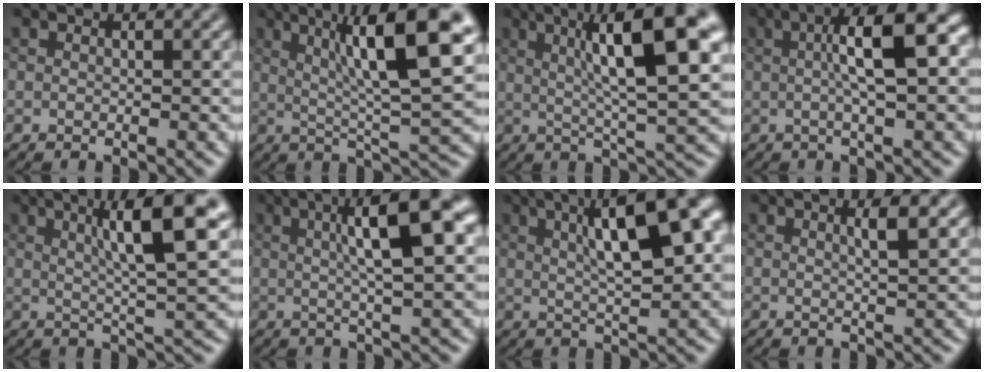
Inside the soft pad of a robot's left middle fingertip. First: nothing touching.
{"total": 11.7, "force": [4.1, 2.1, 10.8], "torque": [-0.153, 0.014, 0.066]}
{"total": 11.4, "force": [3.3, 2.2, 10.7], "torque": [-0.144, 0.019, 0.048]}
{"total": 7.7, "force": [1.2, 1.9, 7.4], "torque": [-0.107, 0.017, 0.011]}
{"total": 9.0, "force": [3.3, 1.4, 8.2], "torque": [-0.111, 0.012, 0.052]}
{"total": 8.5, "force": [2.2, 1.8, 8.0], "torque": [-0.103, 0.020, 0.028]}
{"total": 10.6, "force": [3.3, 2.9, 9.7], "torque": [-0.131, 0.018, 0.047]}
{"total": 2.6, "force": [1.0, 0.6, 2.3], "torque": [-0.025, 0.005, 0.010]}